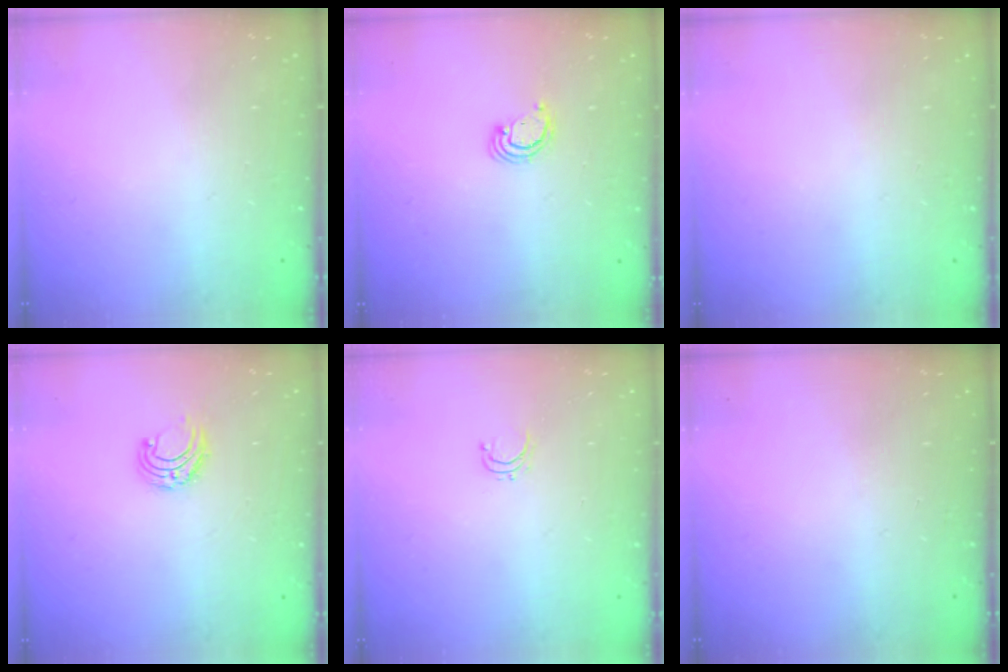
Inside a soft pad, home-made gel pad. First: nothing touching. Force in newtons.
{"total": 2.6, "press": 2.5, "slide": 0.2}
{"total": 0.0}
{"total": 6.3, "press": 6.3, "slide": 0.5}
{"total": 3.7, "press": 3.7, "slide": 0.3}
{"total": 0.0}